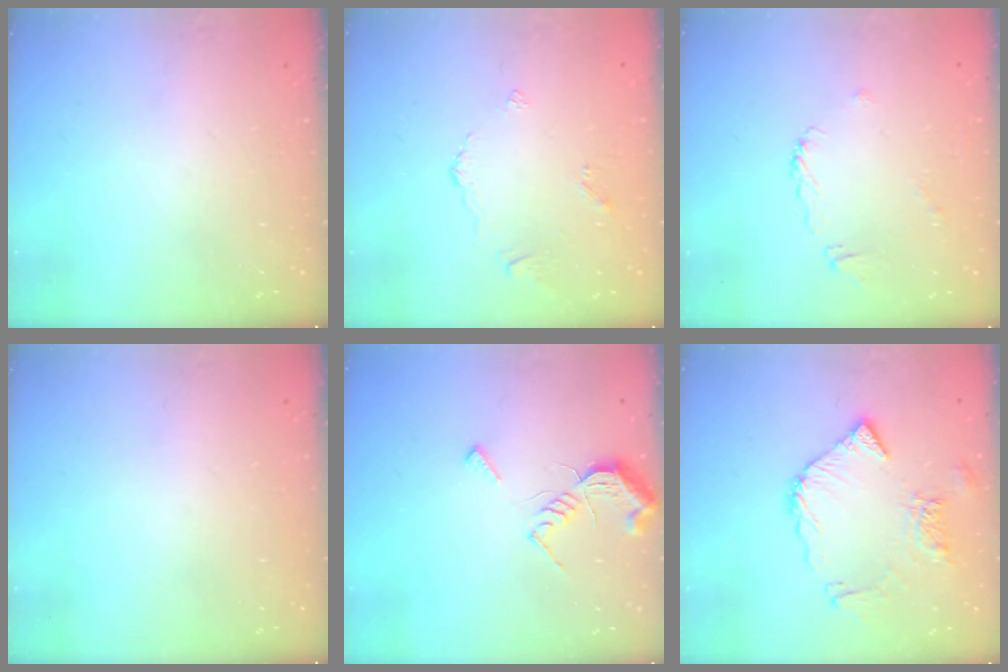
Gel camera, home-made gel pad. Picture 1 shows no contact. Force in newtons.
{"total": 2.4, "press": 2.4, "slide": 0.5}
{"total": 4.6, "press": 4.6, "slide": 0.5}
{"total": 0.0}
{"total": 8.3, "press": 8.3, "slide": 0.2}
{"total": 11.0, "press": 10.9, "slide": 1.5}